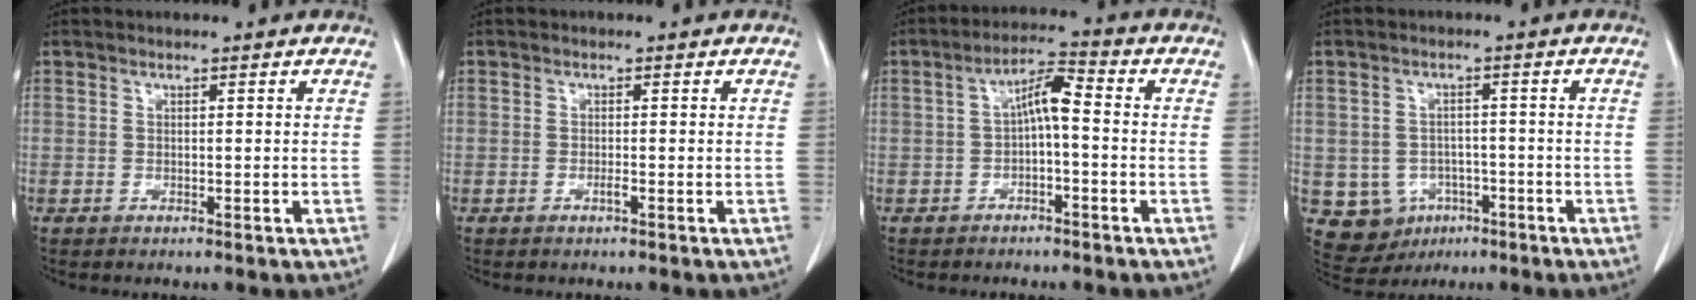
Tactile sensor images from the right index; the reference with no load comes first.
{"total": 0.7, "force": [-0.4, 0.0, 0.6], "torque": [-0.013, 0.000, -0.005]}
{"total": 5.3, "force": [-0.3, 1.3, 5.2], "torque": [-0.092, 0.025, -0.009]}
{"total": 7.8, "force": [-2.6, 7.2, 1.7], "torque": [-0.035, 0.010, -0.023]}